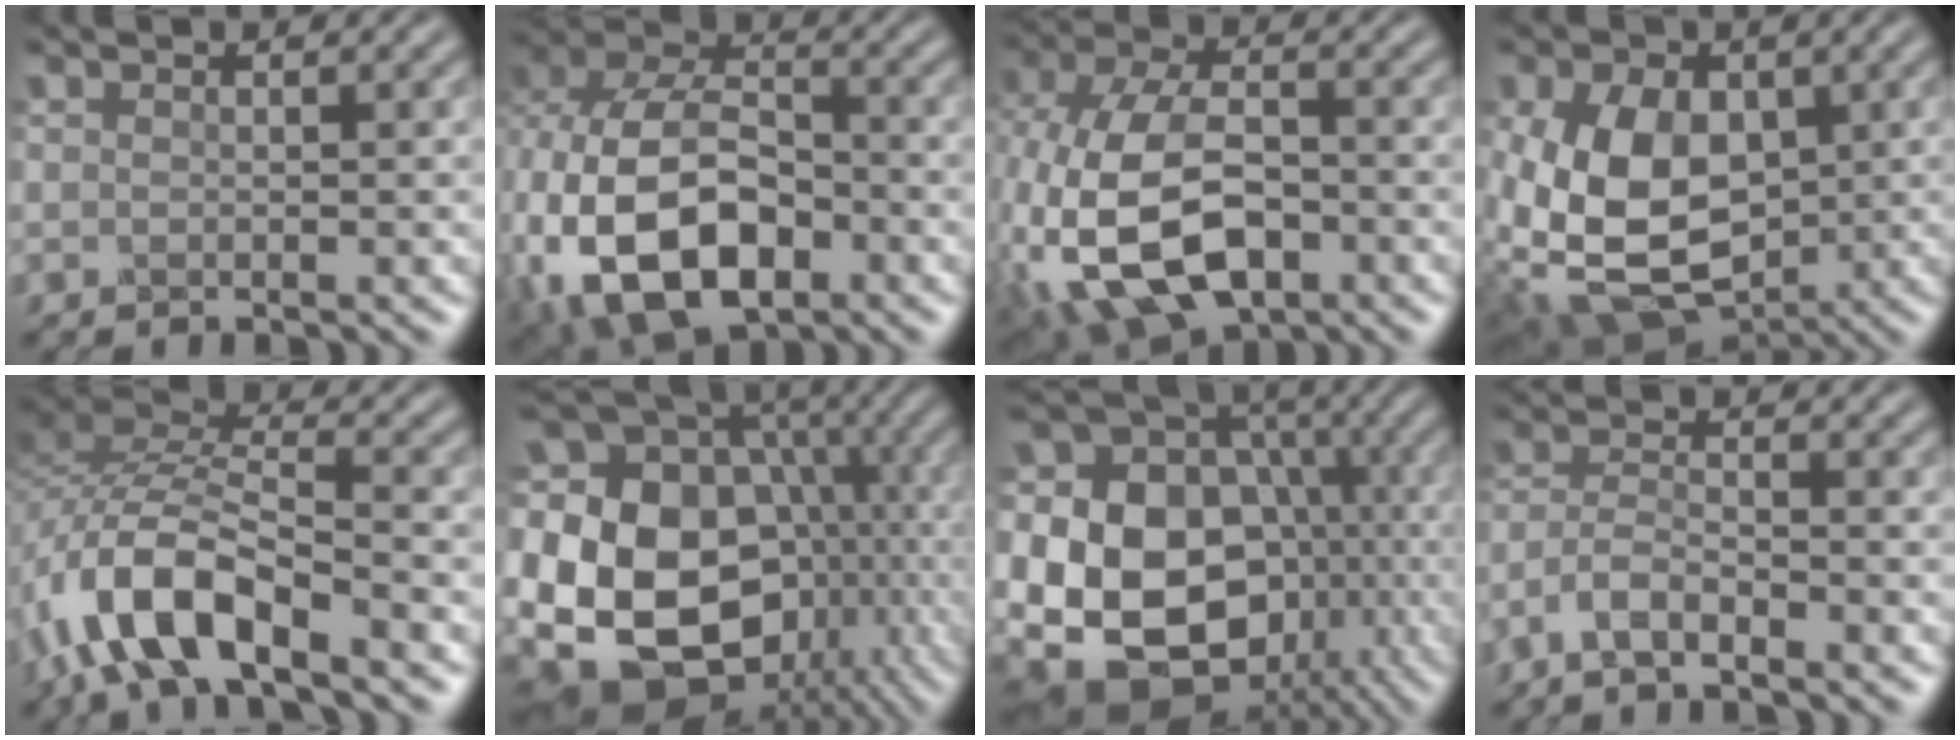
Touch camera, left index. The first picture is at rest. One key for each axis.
{"total": 14.8, "fx": -3.9, "fy": 9.9, "fz": 10.4, "tx": -0.237, "ty": -0.034, "tz": -0.063}
{"total": 12.9, "fx": -3.5, "fy": 8.1, "fz": 9.4, "tx": -0.229, "ty": -0.024, "tz": -0.059}
{"total": 12.7, "fx": -1.0, "fy": 9.4, "fz": 8.5, "tx": -0.167, "ty": -0.021, "tz": -0.013}
{"total": 9.9, "fx": -5.5, "fy": 3.9, "fz": 7.3, "tx": -0.153, "ty": 0.009, "tz": -0.108}
{"total": 19.8, "fx": -1.2, "fy": 15.7, "fz": 11.9, "tx": -0.241, "ty": -0.007, "tz": -0.004}
{"total": 18.6, "fx": -2.0, "fy": 15.5, "fz": 10.0, "tx": -0.202, "ty": 0.006, "tz": -0.032}
{"total": 3.3, "fx": -2.5, "fy": 1.0, "fz": 1.8, "tx": -0.048, "ty": 0.004, "tz": -0.059}